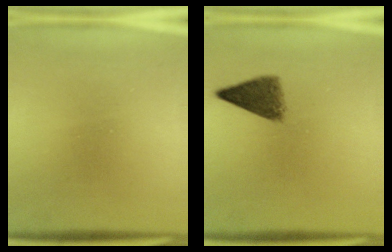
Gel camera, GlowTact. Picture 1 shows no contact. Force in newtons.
{"total": 5.1}